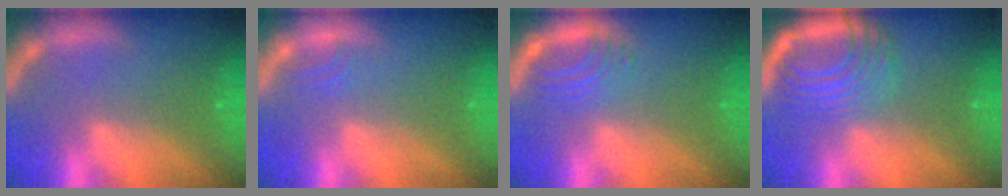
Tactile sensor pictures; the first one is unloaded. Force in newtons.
{"total": 0.9}
{"total": 4.0}
{"total": 9.5}